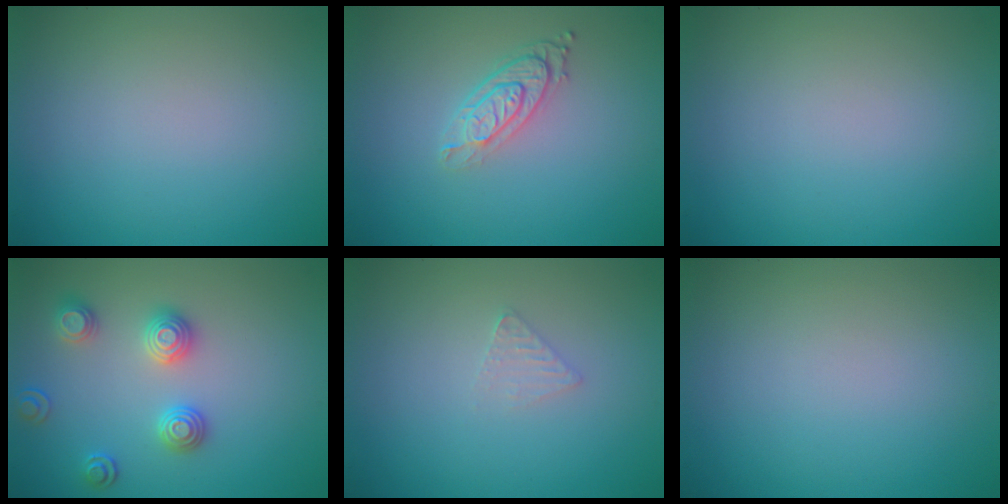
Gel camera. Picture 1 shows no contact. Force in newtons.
{"total": 3.1, "press": 2.2, "slide": 2.2}
{"total": 0.0}
{"total": 3.0, "press": 2.9, "slide": 0.6}
{"total": 1.0, "press": 1.0, "slide": 0.1}
{"total": 0.0}